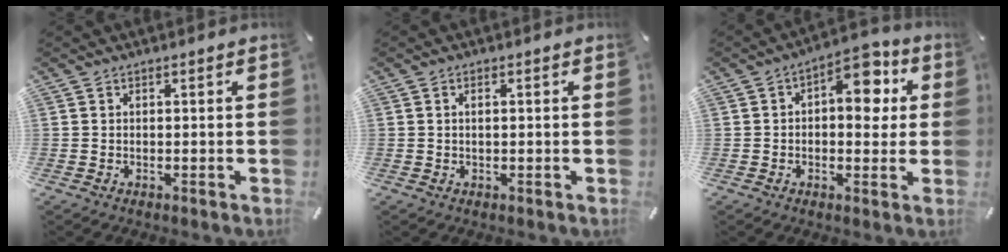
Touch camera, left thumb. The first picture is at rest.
{"total": 1.2, "force": [0.1, 0.5, 1.1], "torque": [-0.022, 0.004, 0.001]}
{"total": 10.2, "force": [3.2, 5.7, 7.8], "torque": [-0.090, -0.022, 0.045]}